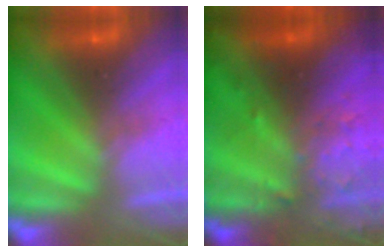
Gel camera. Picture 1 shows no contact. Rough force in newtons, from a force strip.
{"total": 6.5}